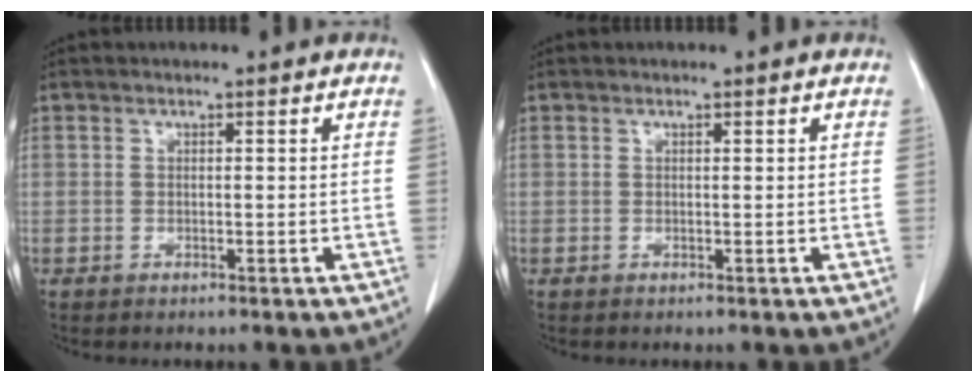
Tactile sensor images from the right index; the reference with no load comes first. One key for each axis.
{"total": 0.0}